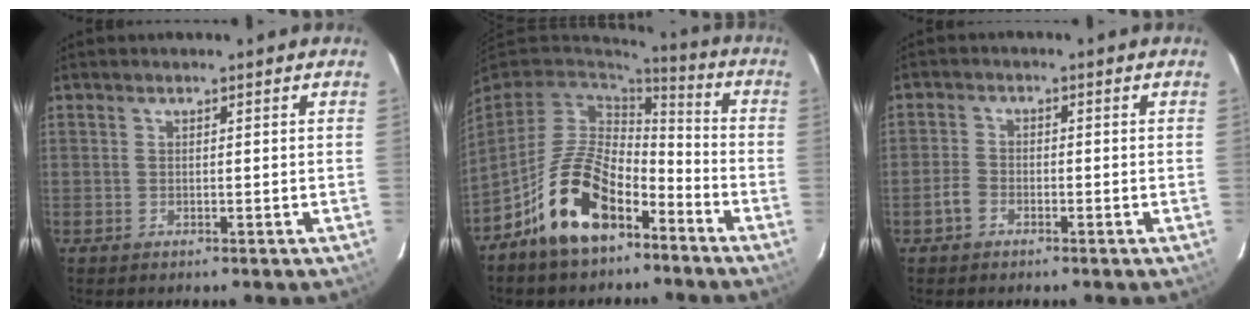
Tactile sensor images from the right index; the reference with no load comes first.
{"total": 15.8, "force": [-9.0, 8.2, 10.1], "torque": [-0.197, 0.014, -0.149]}
{"total": 2.7, "force": [-1.6, 1.9, 1.1], "torque": [-0.025, 0.008, -0.032]}